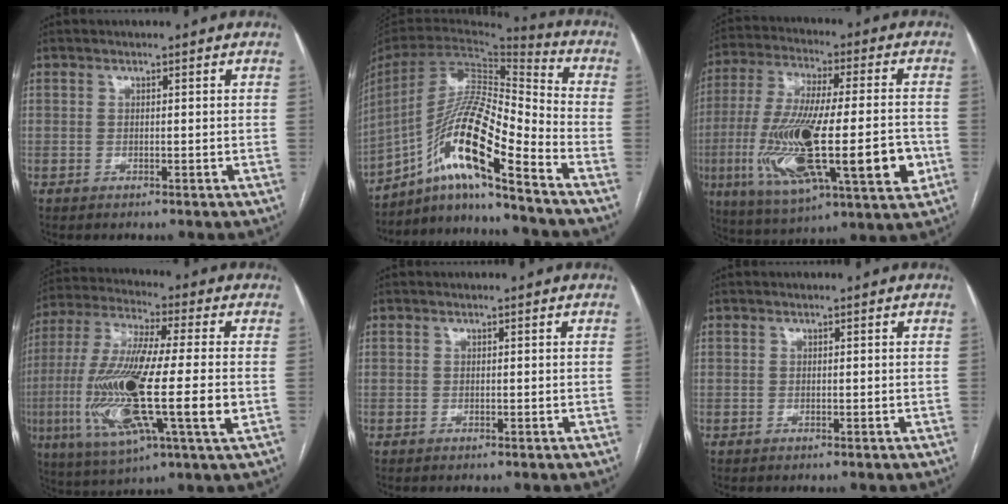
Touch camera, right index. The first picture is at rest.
{"total": 17.2, "force": [-10.6, 1.1, 13.6], "torque": [-0.267, 0.005, -0.191]}
{"total": 24.7, "force": [-5.9, 5.5, 23.3], "torque": [-0.430, -0.022, -0.086]}
{"total": 20.8, "force": [-3.1, 2.4, 20.4], "torque": [-0.421, -0.017, -0.053]}
{"total": 0.0}
{"total": 0.0}